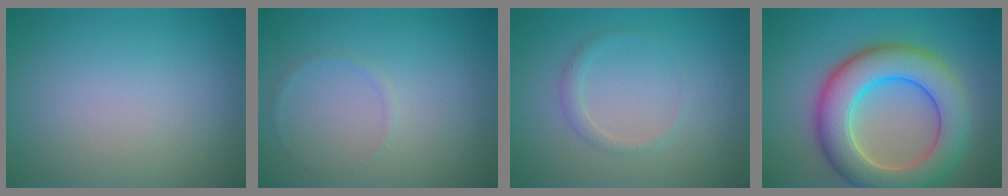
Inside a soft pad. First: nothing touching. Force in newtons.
{"total": 0.6, "press": 0.6, "slide": 0.1}
{"total": 1.2, "press": 1.2, "slide": 0.0}
{"total": 9.0, "press": 9.0, "slide": 0.5}